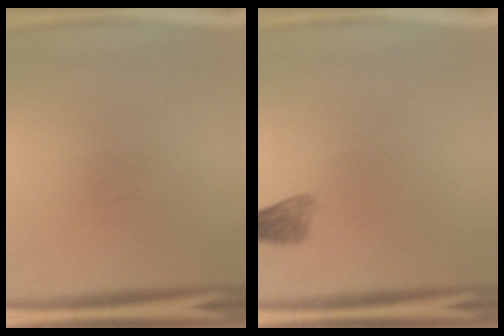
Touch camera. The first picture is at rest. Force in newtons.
{"total": 2.1}